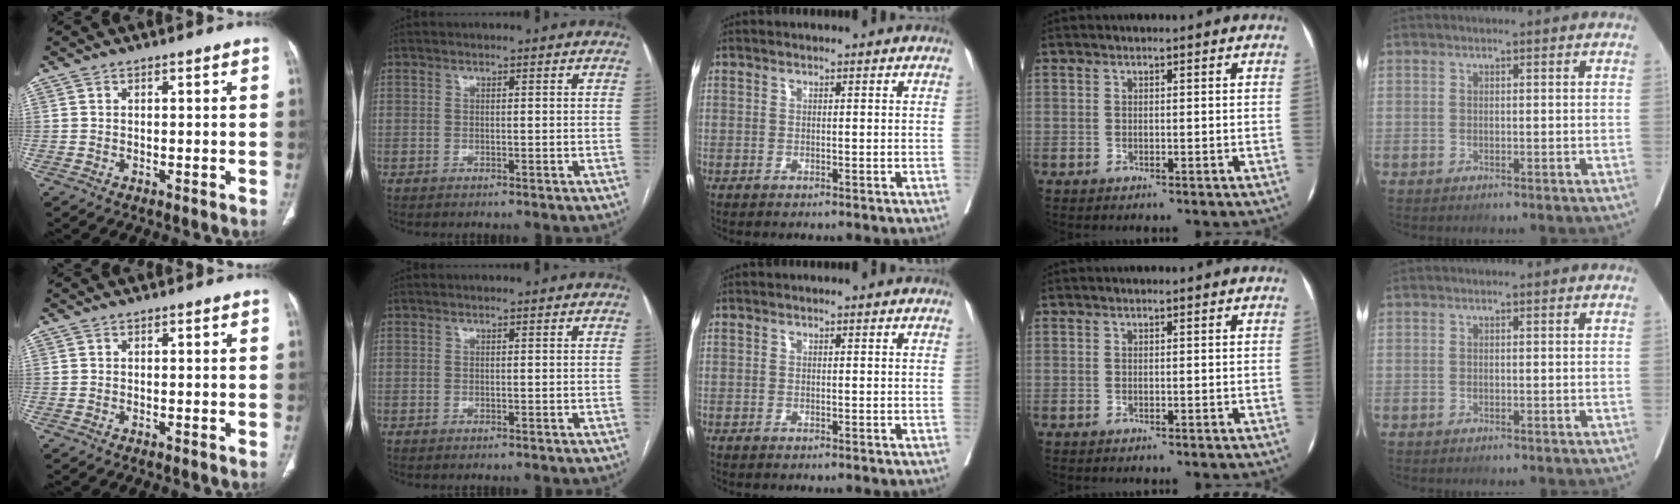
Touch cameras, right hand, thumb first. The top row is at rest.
{}